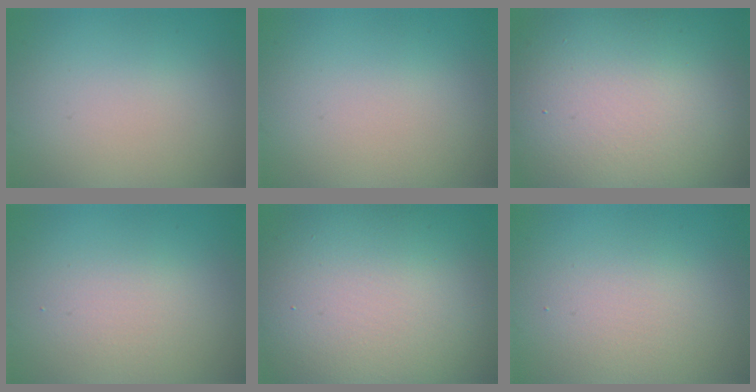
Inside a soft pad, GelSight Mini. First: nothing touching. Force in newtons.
{"total": 0.0}
{"total": 17.8, "press": 17.7, "slide": 1.1}
{"total": 1.8, "press": 1.8, "slide": 0.1}
{"total": 16.9, "press": 16.8, "slide": 1.0}
{"total": 2.4, "press": 2.4, "slide": 0.2}